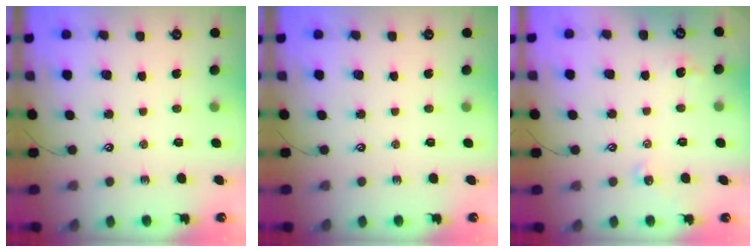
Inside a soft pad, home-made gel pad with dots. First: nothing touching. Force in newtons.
{"total": 0.0}
{"total": 2.4, "press": 2.4, "slide": 0.5}